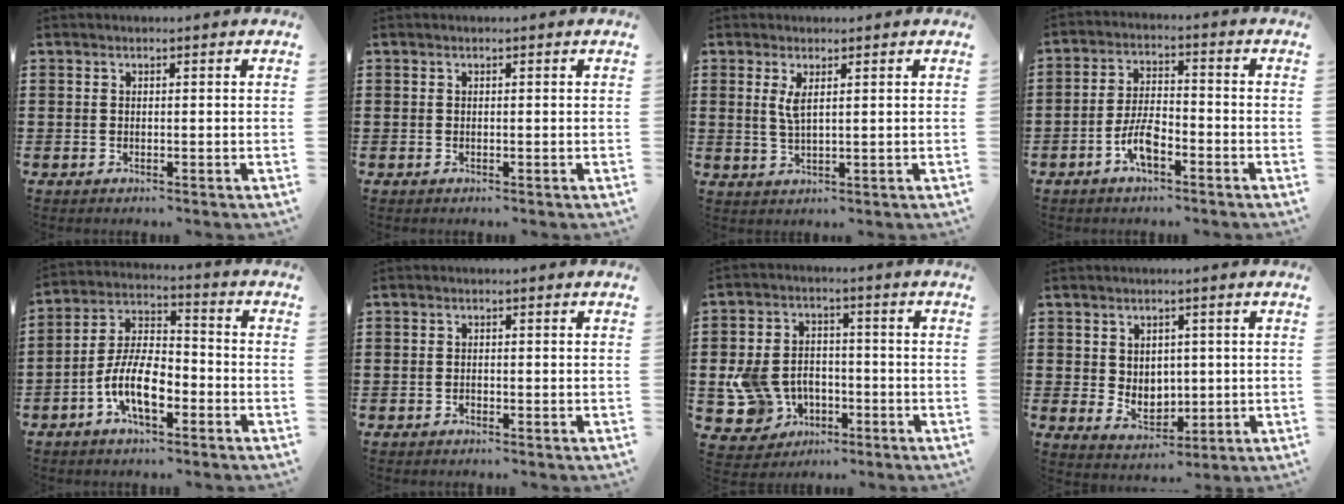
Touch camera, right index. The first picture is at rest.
{"total": 0.0}
{"total": 2.7, "force": [1.0, 0.7, 2.4], "torque": [-0.052, 0.002, 0.017]}
{"total": 5.9, "force": [-3.0, 2.4, 4.5], "torque": [-0.109, 0.002, -0.064]}
{"total": 9.4, "force": [-4.0, 4.2, 7.4], "torque": [-0.171, -0.001, -0.080]}
{"total": 0.6, "force": [-0.4, 0.3, 0.2], "torque": [-0.004, 0.001, -0.010]}
{"total": 7.9, "force": [-2.1, 6.7, 3.5], "torque": [-0.108, 0.016, -0.039]}
{"total": 4.0, "force": [1.4, 3.4, 1.6], "torque": [-0.028, 0.000, 0.023]}